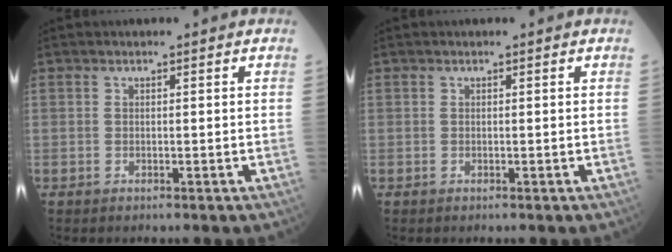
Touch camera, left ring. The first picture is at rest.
{"total": 0.0}